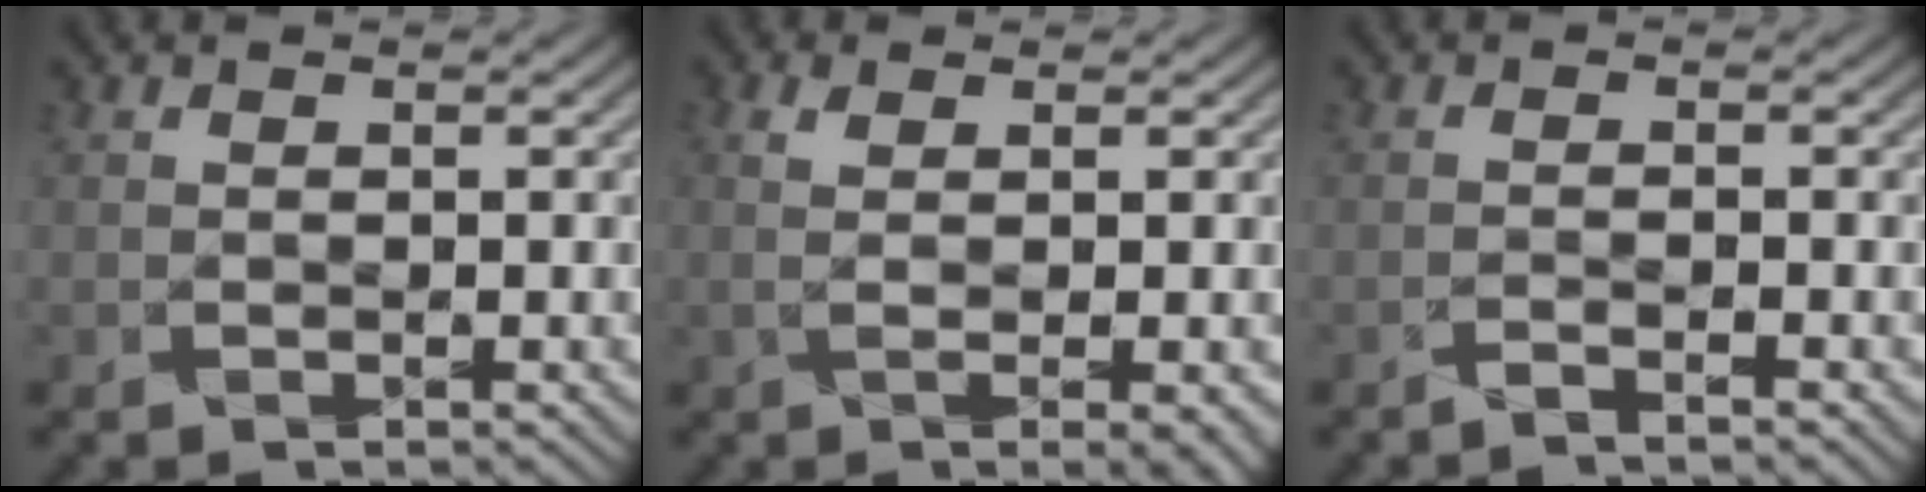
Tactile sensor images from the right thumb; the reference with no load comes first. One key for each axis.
{"total": 3.1, "fx": 0.2, "fy": 0.0, "fz": 3.1, "tx": -0.062, "ty": 0.005, "tz": 0.007}
{"total": 1.6, "fx": -1.3, "fy": -0.9, "fz": 0.3, "tx": -0.009, "ty": 0.004, "tz": -0.028}